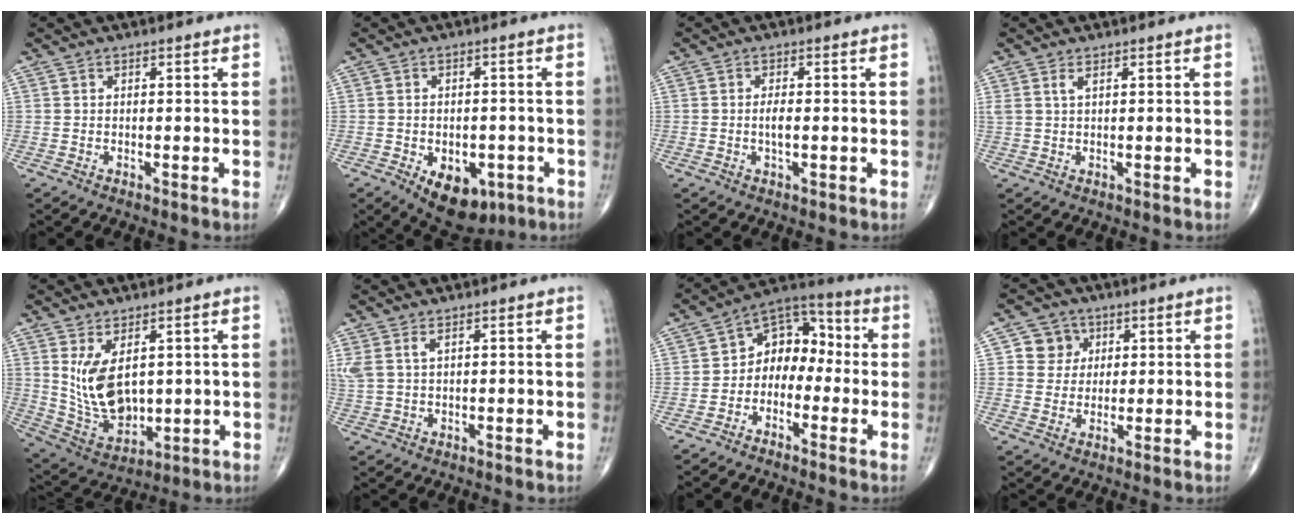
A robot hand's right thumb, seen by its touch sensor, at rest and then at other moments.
{"total": 10.6, "force": [-4.8, 6.5, 6.9], "torque": [-0.074, 0.013, -0.059]}
{"total": 2.3, "force": [-0.3, 0.9, 2.1], "torque": [-0.038, 0.001, -0.008]}
{"total": 1.5, "force": [0.8, 0.4, 1.2], "torque": [-0.032, 0.005, 0.022]}
{"total": 11.1, "force": [2.5, 6.4, 8.7], "torque": [-0.140, -0.025, 0.070]}
{"total": 3.5, "force": [1.7, 1.4, 2.7], "torque": [-0.075, 0.008, 0.045]}
{"total": 9.5, "force": [-1.5, 7.0, 6.2], "torque": [-0.056, 0.047, -0.047]}
{"total": 5.4, "force": [1.8, 5.0, 0.9], "torque": [0.015, -0.001, 0.027]}